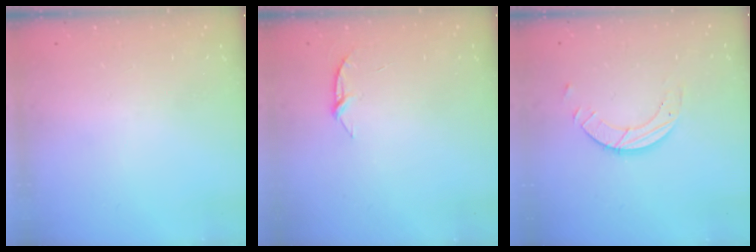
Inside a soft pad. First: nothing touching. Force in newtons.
{"total": 4.3, "press": 4.3, "slide": 0.4}
{"total": 4.2, "press": 4.2, "slide": 0.3}